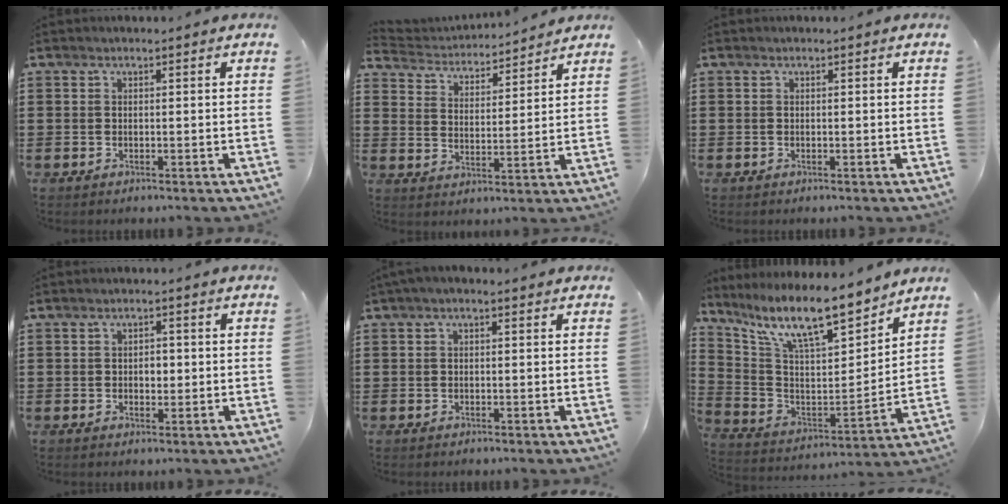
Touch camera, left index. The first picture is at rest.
{"total": 3.3, "force": [3.3, 0.5, -0.1], "torque": [-0.021, -0.026, 0.051]}
{"total": 0.0}
{"total": 2.0, "force": [-0.1, 1.3, 1.6], "torque": [-0.025, 0.003, -0.007]}
{"total": 0.9, "force": [-0.1, 0.4, 0.8], "torque": [-0.016, 0.002, -0.002]}
{"total": 12.6, "force": [10.3, 2.3, 6.9], "torque": [-0.164, -0.062, 0.178]}